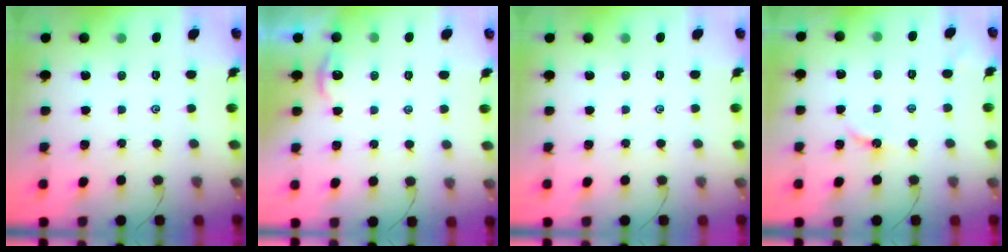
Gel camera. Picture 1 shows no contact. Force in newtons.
{"total": 2.6, "press": 2.6, "slide": 0.3}
{"total": 0.0}
{"total": 2.6, "press": 2.6, "slide": 0.3}